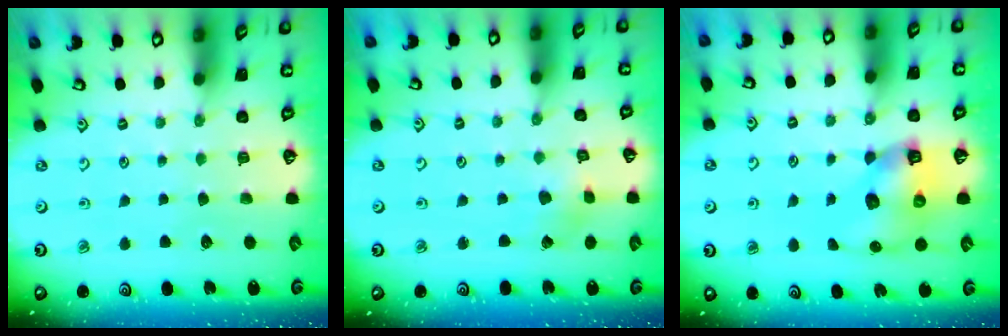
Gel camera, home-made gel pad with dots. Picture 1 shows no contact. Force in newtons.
{"total": 2.2, "press": 2.2, "slide": 0.2}
{"total": 10.3, "press": 10.3, "slide": 0.9}